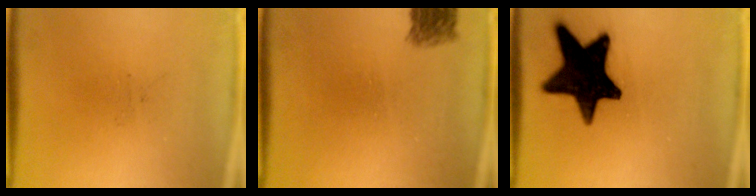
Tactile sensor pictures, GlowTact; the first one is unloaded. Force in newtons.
{"total": 2.6}
{"total": 16.7}